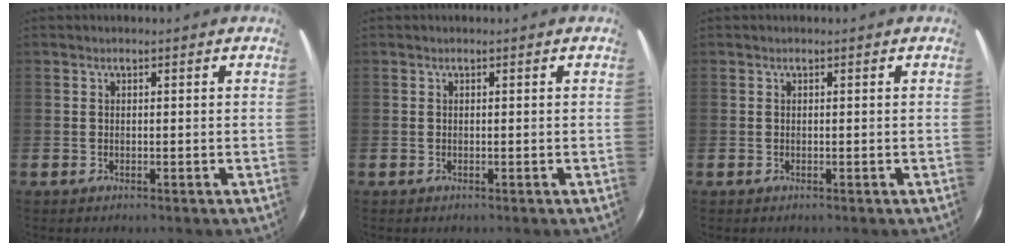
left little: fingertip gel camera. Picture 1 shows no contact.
{"total": 0.0}
{"total": 0.0}